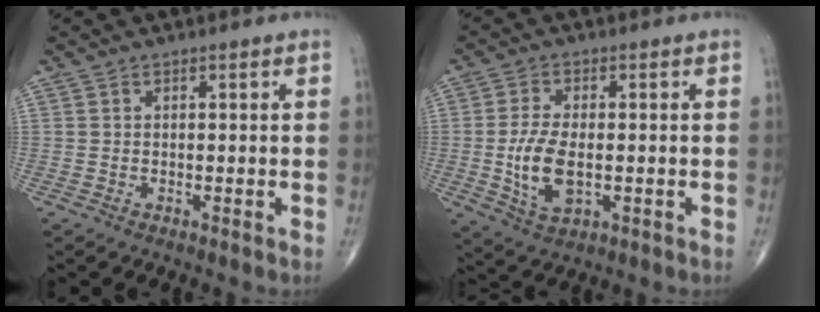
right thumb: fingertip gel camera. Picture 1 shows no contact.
{"total": 8.8, "force": [-1.1, 4.4, 7.5], "torque": [-0.150, -0.007, -0.018]}